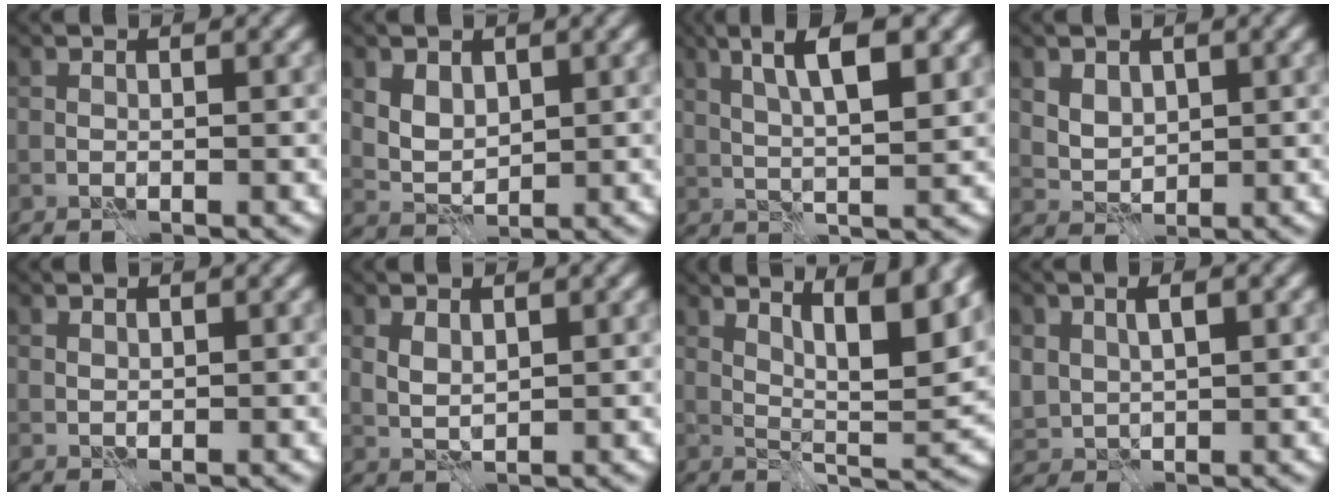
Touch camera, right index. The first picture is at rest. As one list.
[{"total": 2.9, "force": [1.1, 2.1, 1.8], "torque": [-0.037, -0.006, 0.024]}, {"total": 6.8, "force": [2.7, 1.7, 5.9], "torque": [-0.102, 0.004, 0.048]}, {"total": 3.0, "force": [1.2, 2.2, 1.6], "torque": [-0.033, -0.004, 0.029]}, {"total": 0.6, "force": [0.4, 0.4, 0.2], "torque": [-0.007, -0.001, 0.009]}, {"total": 2.0, "force": [0.8, 1.1, 1.4], "torque": [-0.035, -0.003, 0.019]}, {"total": 7.6, "force": [4.5, 1.5, 6.0], "torque": [-0.089, -0.002, 0.075]}, {"total": 3.7, "force": [1.2, 2.5, 2.5], "torque": [-0.053, -0.002, 0.025]}]